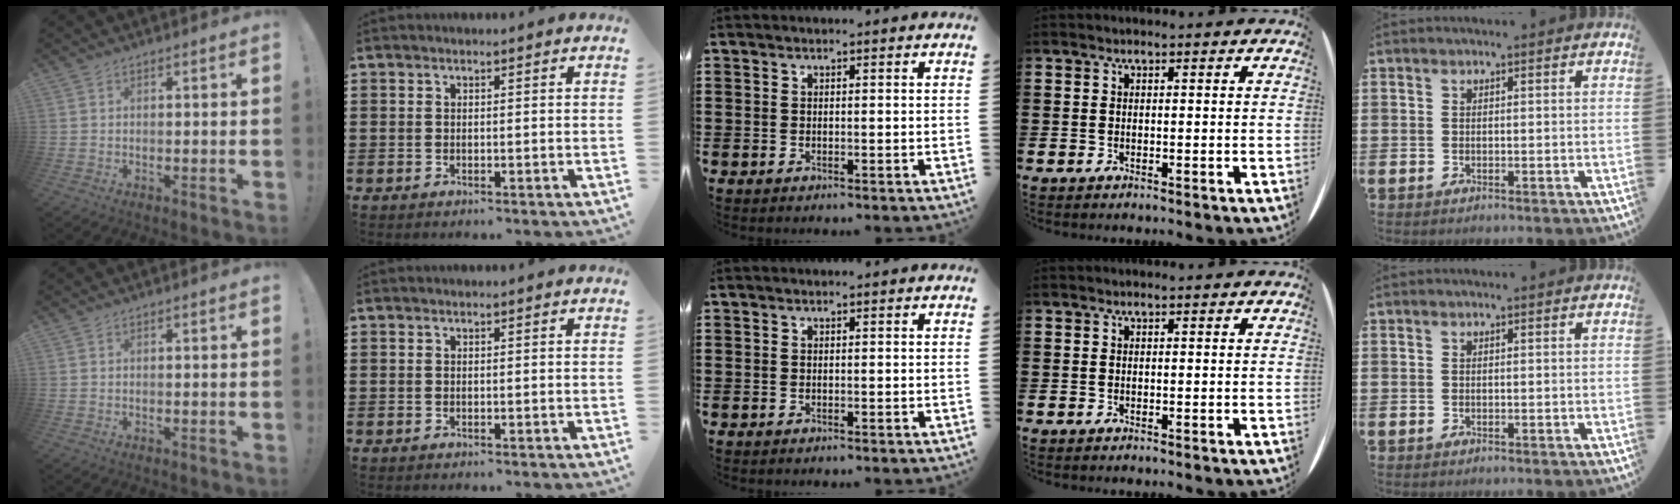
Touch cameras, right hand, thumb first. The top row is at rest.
{}